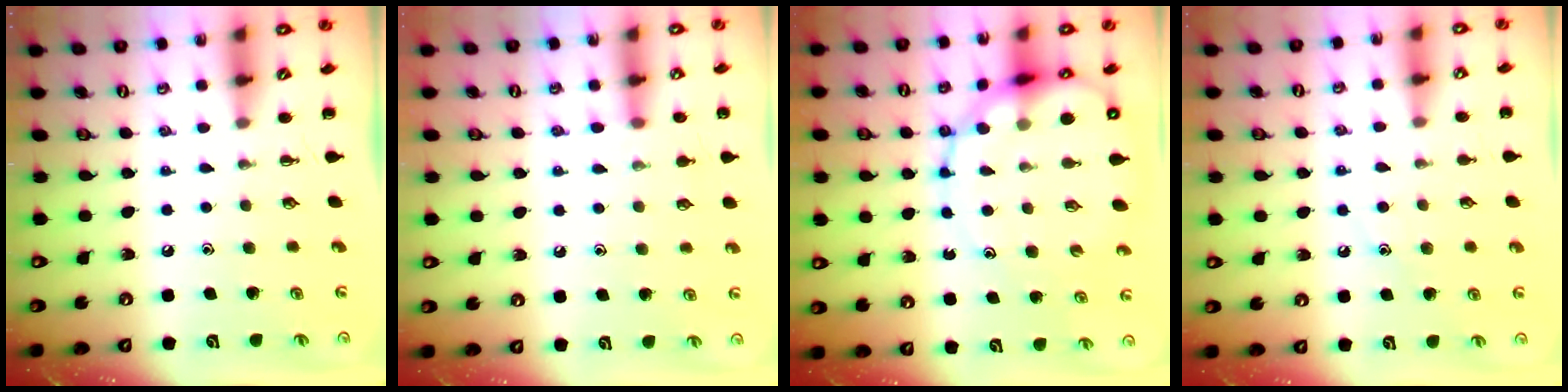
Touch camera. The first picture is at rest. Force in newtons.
{"total": 5.9, "press": 5.8, "slide": 1.5}
{"total": 16.0, "press": 15.6, "slide": 3.4}
{"total": 8.3, "press": 8.2, "slide": 1.4}